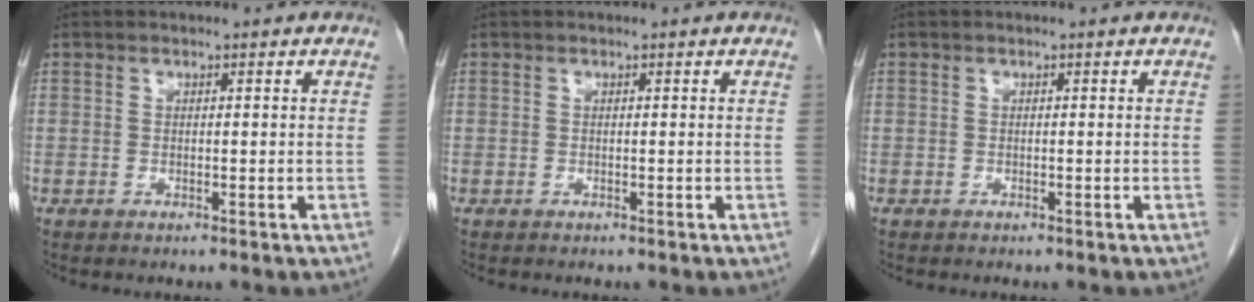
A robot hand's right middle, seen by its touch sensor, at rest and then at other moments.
{"total": 0.0}
{"total": 0.0}